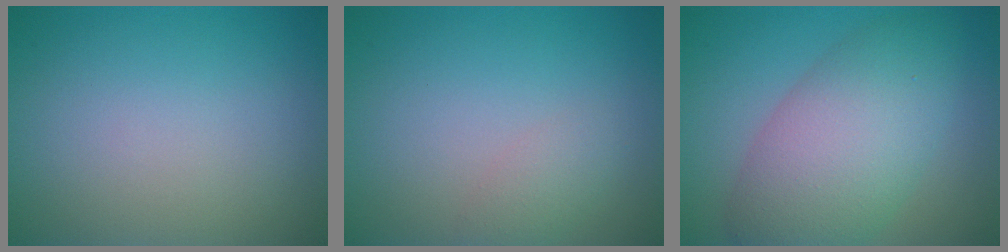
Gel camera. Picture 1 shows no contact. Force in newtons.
{"total": 1.5, "press": 1.5, "slide": 0.1}
{"total": 8.1, "press": 8.1, "slide": 0.4}